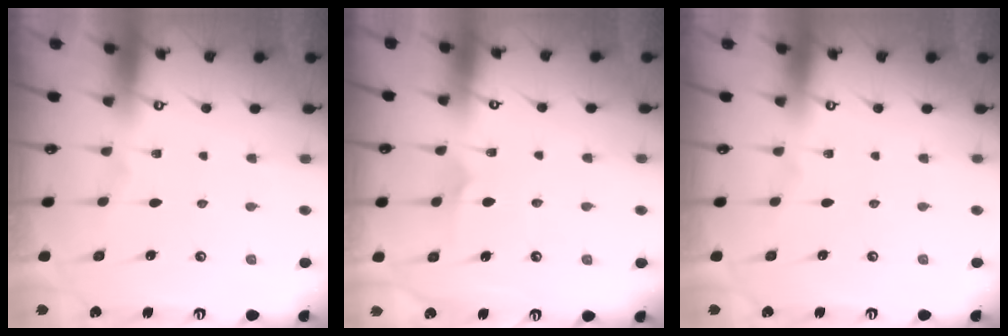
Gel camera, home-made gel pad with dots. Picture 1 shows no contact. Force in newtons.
{"total": 5.3, "press": 5.3, "slide": 0.3}
{"total": 0.0}